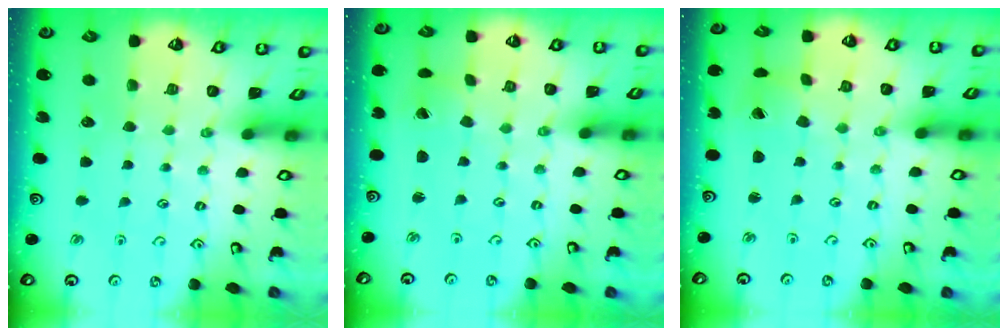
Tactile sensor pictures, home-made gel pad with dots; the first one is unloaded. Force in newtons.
{"total": 1.5, "press": 1.5, "slide": 0.1}
{"total": 1.1, "press": 1.1, "slide": 0.2}